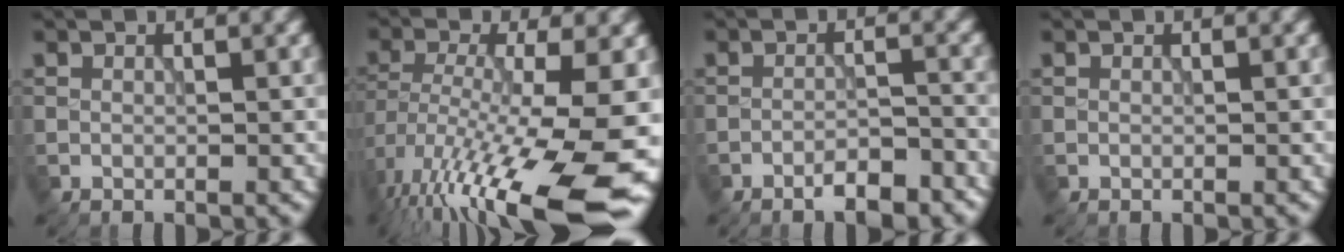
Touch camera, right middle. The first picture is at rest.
{"total": 16.4, "force": [-7.4, 4.7, 13.9], "torque": [-0.262, -0.020, -0.110]}
{"total": 3.6, "force": [-2.7, 0.9, 2.2], "torque": [-0.034, 0.005, -0.043]}
{"total": 0.0}